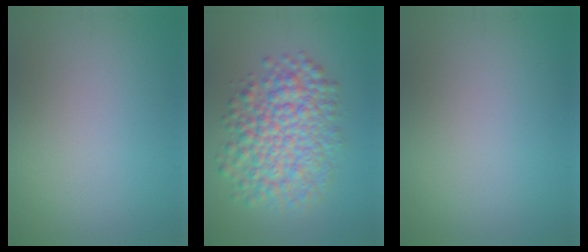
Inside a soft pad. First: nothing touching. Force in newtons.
{"total": 7.4, "press": 7.4, "slide": 0.1}
{"total": 0.0}